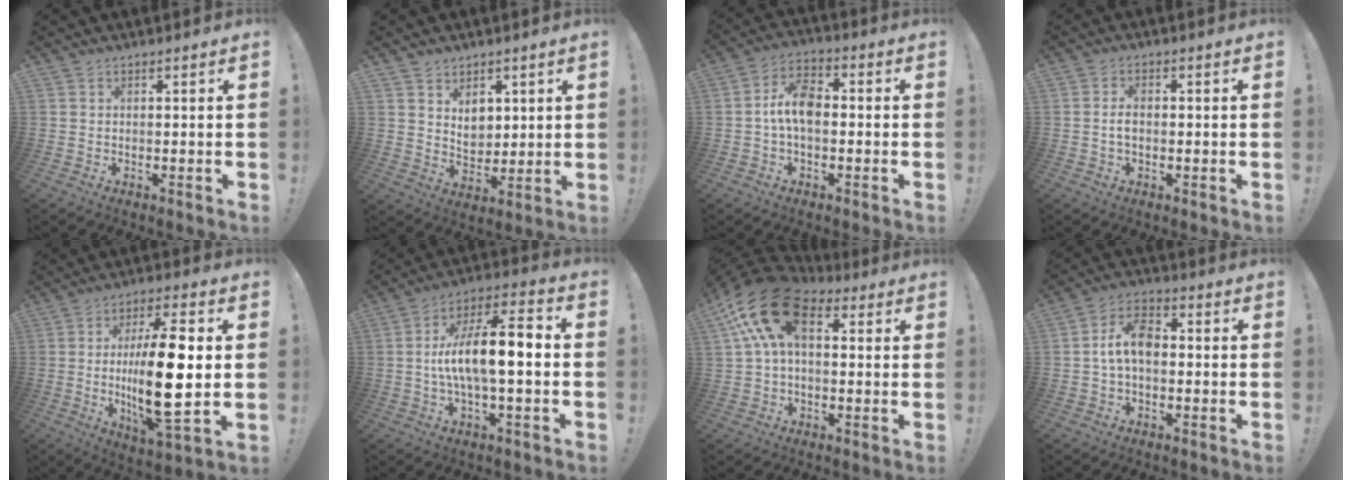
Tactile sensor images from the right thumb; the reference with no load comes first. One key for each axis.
{"total": 7.3, "fx": 3.7, "fy": 5.7, "fz": 2.9, "tx": -0.038, "ty": -0.024, "tz": 0.071}
{"total": 9.7, "fx": -0.7, "fy": 5.4, "fz": 7.9, "tx": -0.148, "ty": 0.012, "tz": -0.012}
{"total": 3.0, "fx": -0.2, "fy": 1.7, "fz": 2.5, "tx": -0.039, "ty": 0.006, "tz": -0.005}
{"total": 19.6, "fx": 0.1, "fy": 5.3, "fz": 18.8, "tx": -0.346, "ty": -0.009, "tz": -0.007}
{"total": 14.0, "fx": -1.2, "fy": 3.6, "fz": 13.5, "tx": -0.229, "ty": 0.005, "tz": -0.026}
{"total": 18.3, "fx": 6.5, "fy": 10.4, "fz": 13.7, "tx": -0.271, "ty": -0.010, "tz": 0.114}
{"total": 9.3, "fx": -0.4, "fy": 5.3, "fz": 7.6, "tx": -0.136, "ty": 0.005, "tz": -0.008}